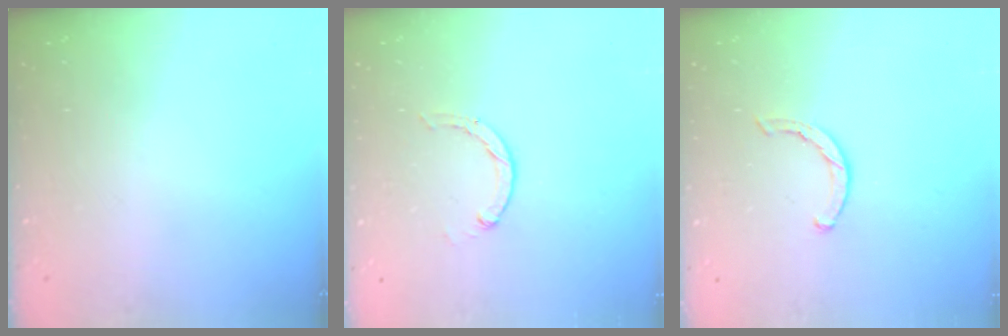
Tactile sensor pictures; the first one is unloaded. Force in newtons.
{"total": 0.8, "press": 0.8, "slide": 0.2}
{"total": 1.8, "press": 1.8, "slide": 0.3}